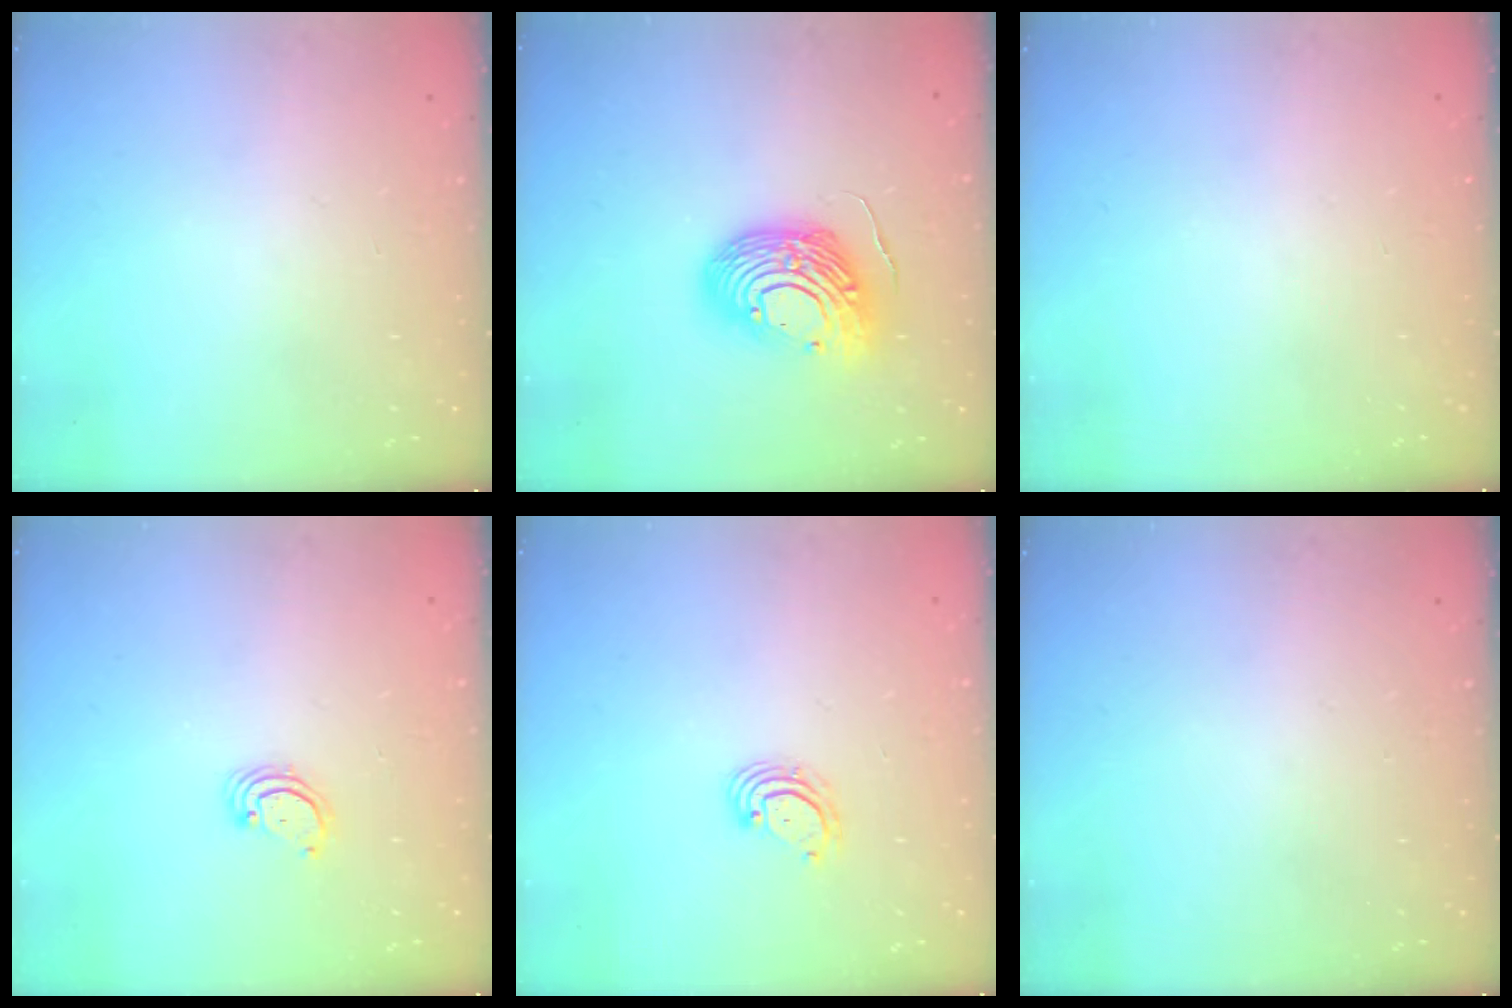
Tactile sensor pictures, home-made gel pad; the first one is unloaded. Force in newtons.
{"total": 14.0, "press": 13.9, "slide": 2.3}
{"total": 0.0}
{"total": 2.3, "press": 2.3, "slide": 0.2}
{"total": 2.9, "press": 2.9, "slide": 0.1}
{"total": 0.0}